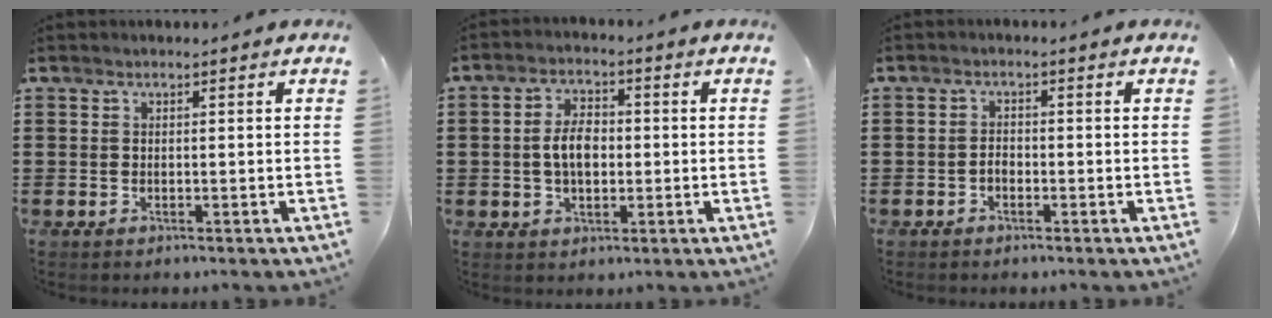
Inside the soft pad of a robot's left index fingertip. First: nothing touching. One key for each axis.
{"total": 5.6, "fx": -0.1, "fy": 3.1, "fz": 4.7, "tx": -0.103, "ty": 0.006, "tz": -0.008}
{"total": 1.4, "fx": -0.6, "fy": 0.7, "fz": 1.1, "tx": -0.023, "ty": 0.002, "tz": -0.013}